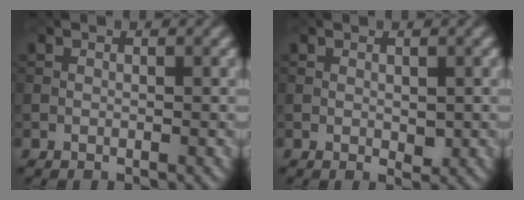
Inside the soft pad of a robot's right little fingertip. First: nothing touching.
{"total": 1.4, "force": [0.1, 0.8, 1.2], "torque": [-0.011, -0.005, 0.006]}